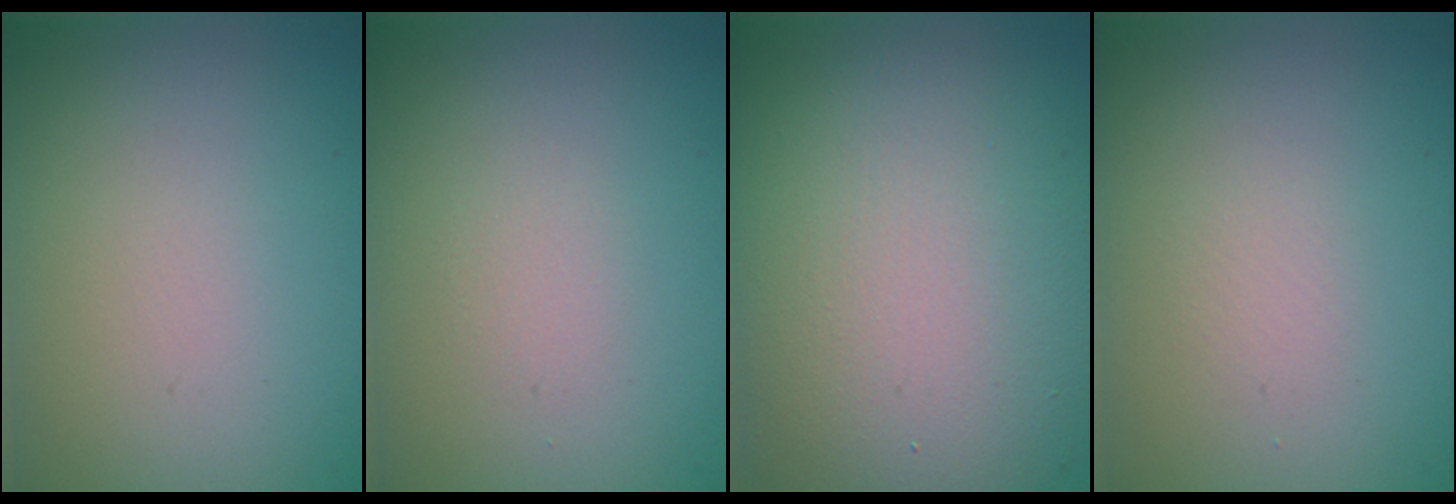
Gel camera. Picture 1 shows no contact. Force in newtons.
{"total": 0.7, "press": 0.7, "slide": 0.0}
{"total": 12.0, "press": 12.0, "slide": 0.2}
{"total": 0.7, "press": 0.7, "slide": 0.0}